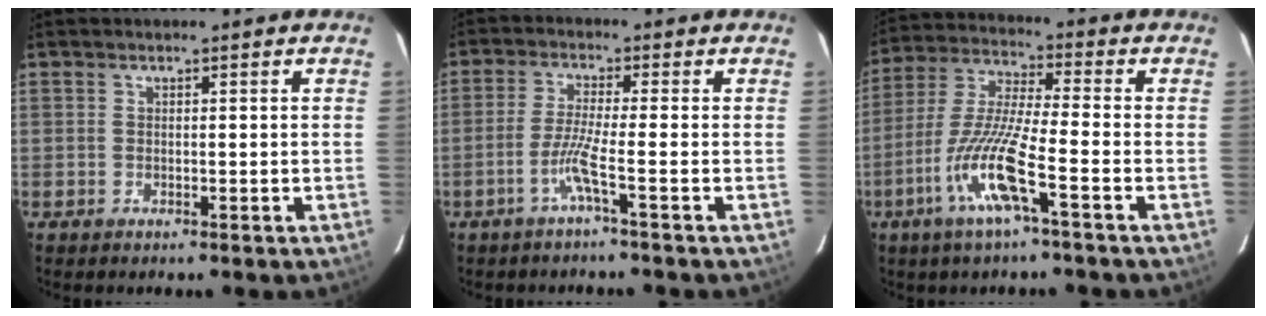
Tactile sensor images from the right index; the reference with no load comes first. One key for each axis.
{"total": 4.4, "fx": -2.0, "fy": -1.2, "fz": 3.7, "tx": -0.075, "ty": -0.003, "tz": -0.046}
{"total": 11.8, "fx": -5.0, "fy": 0.1, "fz": 10.7, "tx": -0.223, "ty": -0.006, "tz": -0.104}